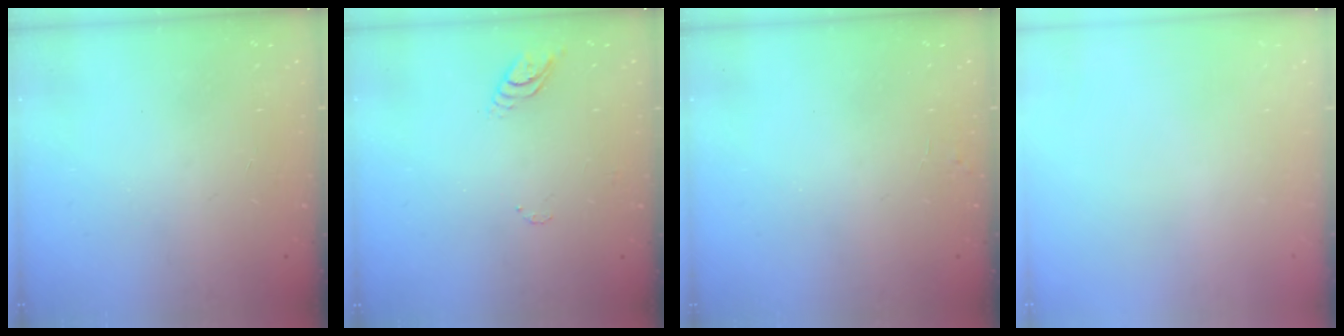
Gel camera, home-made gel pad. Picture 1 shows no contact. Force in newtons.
{"total": 4.6, "press": 4.6, "slide": 0.5}
{"total": 1.7, "press": 1.7, "slide": 0.1}
{"total": 0.0}